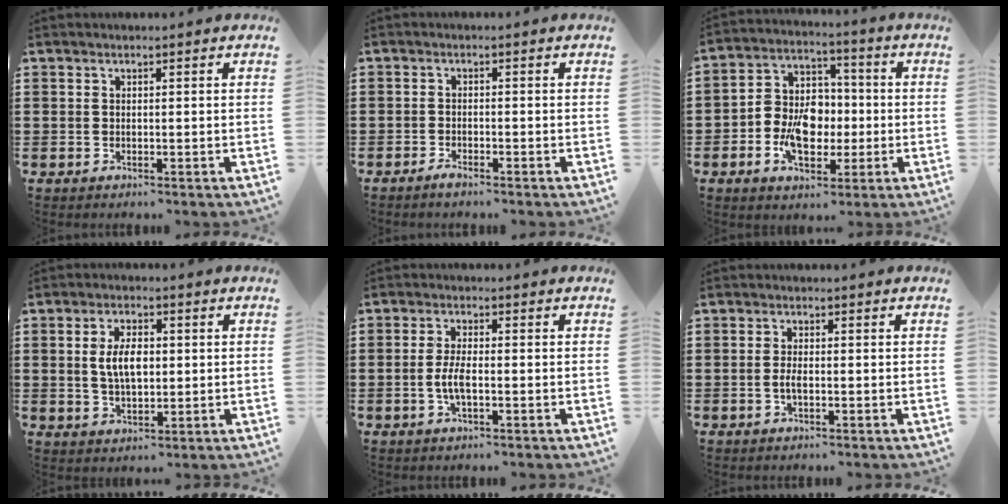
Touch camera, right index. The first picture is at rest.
{"total": 1.4, "force": [-1.2, 0.1, 0.5], "torque": [-0.013, -0.004, -0.022]}
{"total": 8.9, "force": [-2.1, 6.5, 5.7], "torque": [-0.126, 0.010, -0.041]}
{"total": 5.5, "force": [0.5, 2.8, 4.8], "torque": [-0.087, 0.001, 0.000]}
{"total": 3.8, "force": [-0.8, 1.0, 3.6], "torque": [-0.079, -0.006, -0.019]}
{"total": 2.0, "force": [-0.4, 0.4, 1.9], "torque": [-0.043, -0.006, -0.010]}